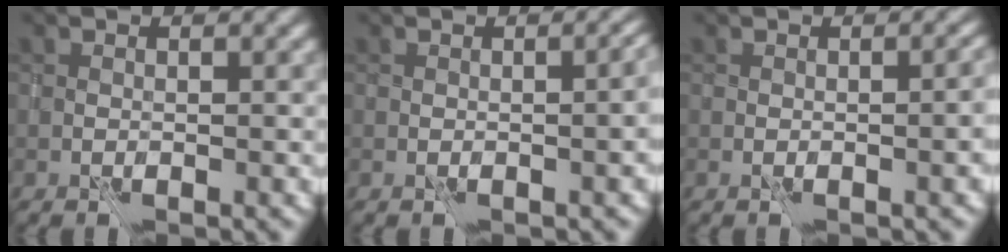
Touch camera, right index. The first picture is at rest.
{"total": 5.2, "force": [-0.8, 2.5, 4.5], "torque": [-0.016, 0.004, 0.001]}
{"total": 4.2, "force": [-0.7, 1.8, 3.7], "torque": [-0.011, 0.009, -0.003]}